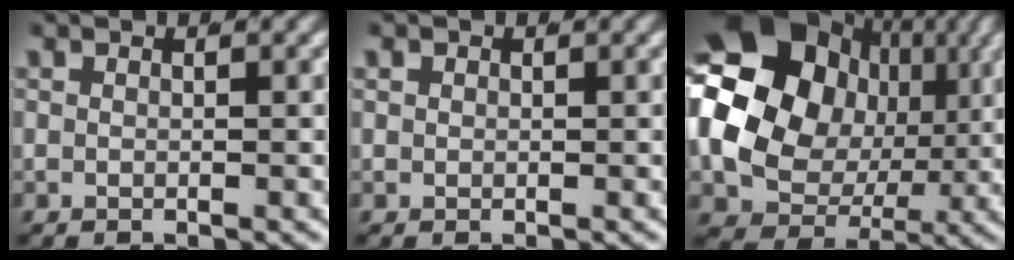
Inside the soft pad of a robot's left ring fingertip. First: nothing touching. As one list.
[{"total": 0.6, "force": [0.2, 0.6, 0.3], "torque": [-0.010, -0.007, 0.007]}, {"total": 21.9, "force": [3.4, 17.6, 12.7], "torque": [-0.245, -0.032, 0.054]}]